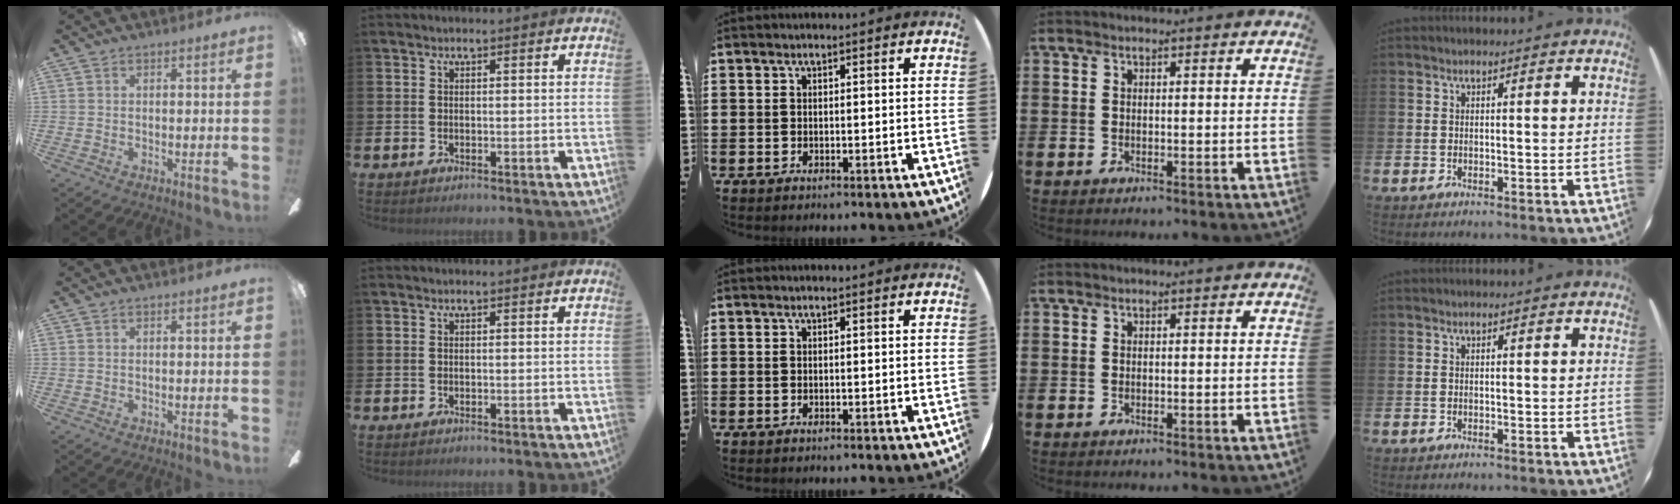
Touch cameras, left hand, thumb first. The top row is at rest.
{}